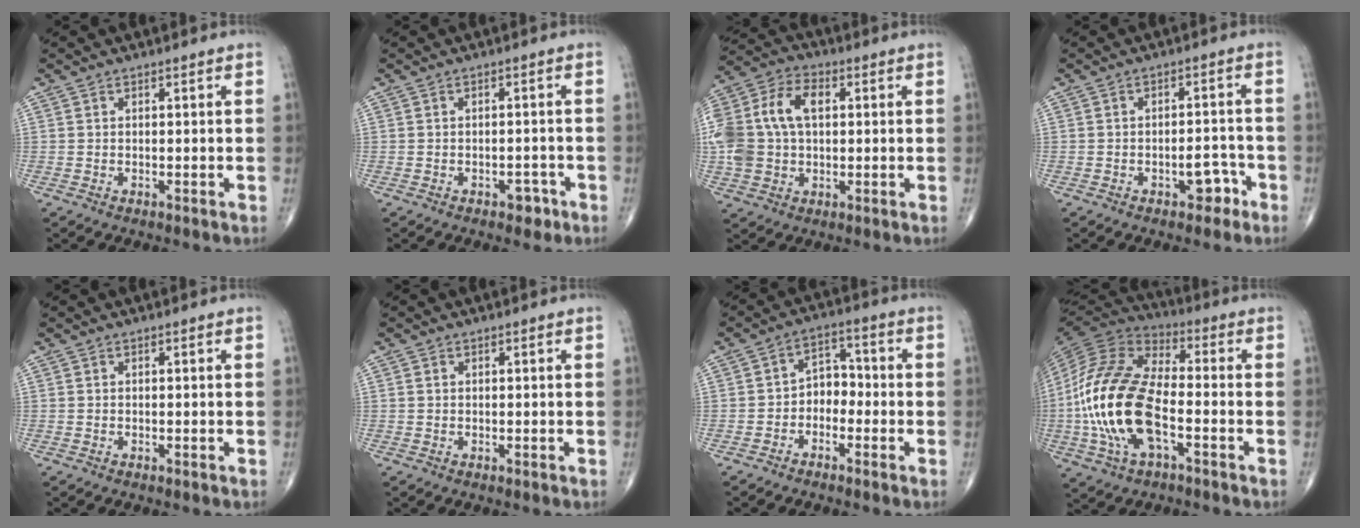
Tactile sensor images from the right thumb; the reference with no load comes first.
{"total": 2.7, "force": [-1.6, 1.6, 1.5], "torque": [-0.009, 0.011, -0.019]}
{"total": 16.6, "force": [2.2, 11.3, 12.0], "torque": [-0.261, 0.022, 0.037]}
{"total": 4.6, "force": [-2.5, 2.5, 2.9], "torque": [-0.021, 0.026, -0.032]}
{"total": 0.0}
{"total": 0.5, "force": [0.2, 0.4, 0.3], "torque": [-0.005, 0.001, 0.003]}
{"total": 5.2, "force": [-1.9, 3.9, 2.9], "torque": [-0.022, 0.032, -0.048]}
{"total": 20.7, "force": [-4.4, 10.2, 17.5], "torque": [-0.365, 0.021, -0.084]}